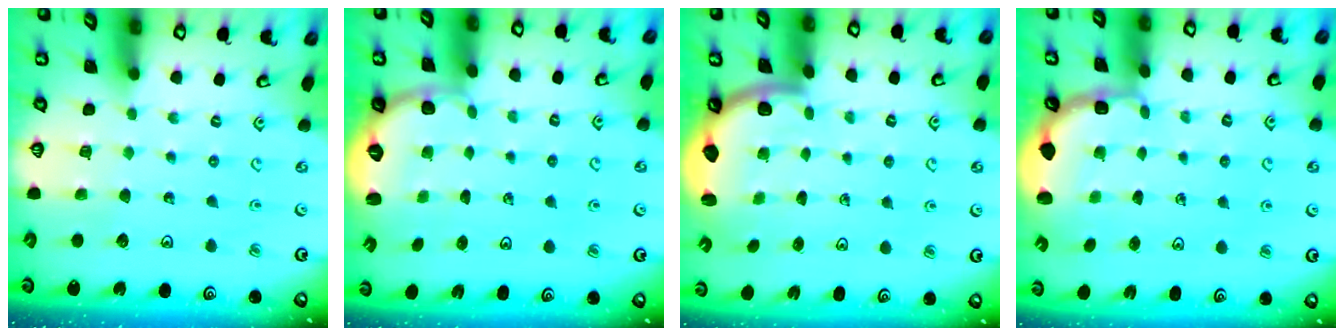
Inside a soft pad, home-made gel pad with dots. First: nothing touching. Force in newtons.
{"total": 3.5, "press": 2.8, "slide": 2.2}
{"total": 2.5, "press": 2.2, "slide": 1.1}
{"total": 2.8, "press": 2.3, "slide": 1.7}